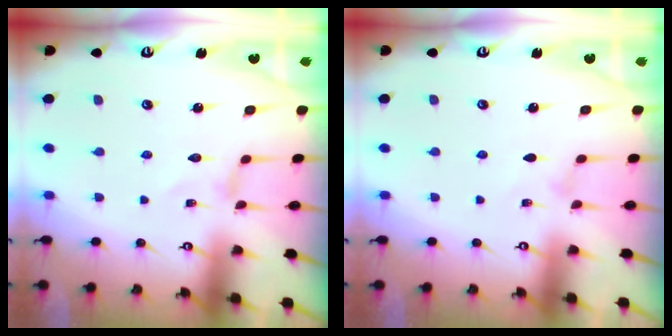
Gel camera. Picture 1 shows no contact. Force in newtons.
{"total": 0.0}